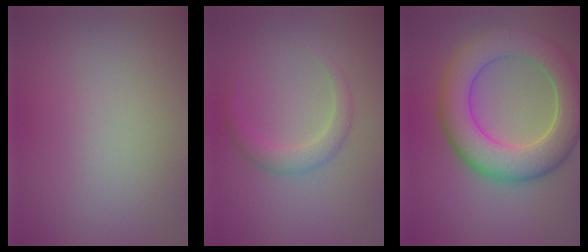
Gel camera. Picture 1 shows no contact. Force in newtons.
{"total": 2.0, "press": 2.0, "slide": 0.0}
{"total": 7.8, "press": 7.8, "slide": 0.7}